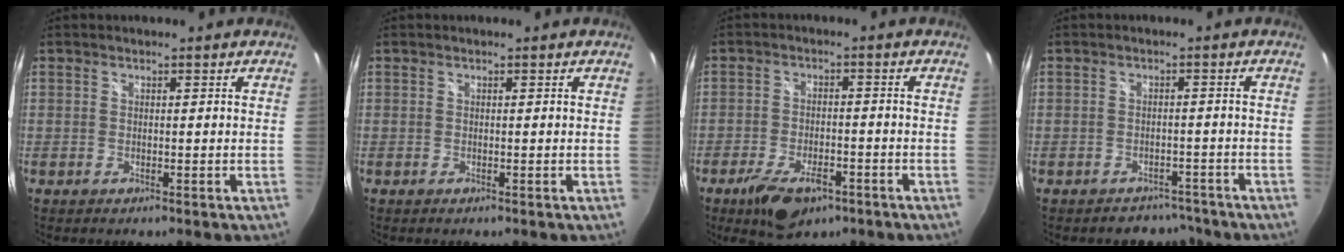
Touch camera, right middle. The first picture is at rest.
{"total": 0.0}
{"total": 9.9, "force": [-6.2, 4.5, 6.3], "torque": [-0.137, -0.019, -0.098]}
{"total": 5.4, "force": [-4.6, 2.8, 0.3], "torque": [-0.006, 0.011, -0.061]}